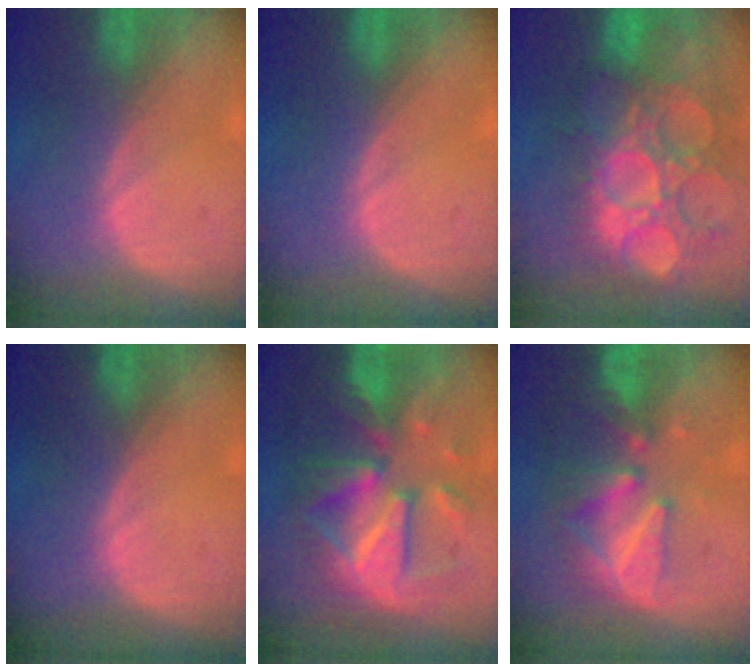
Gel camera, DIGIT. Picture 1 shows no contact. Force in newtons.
{"total": 0.0}
{"total": 15.4, "press": 12.6, "slide": 8.7}
{"total": 0.0}
{"total": 12.4, "press": 12.3, "slide": 1.1}
{"total": 8.3, "press": 8.0, "slide": 2.2}